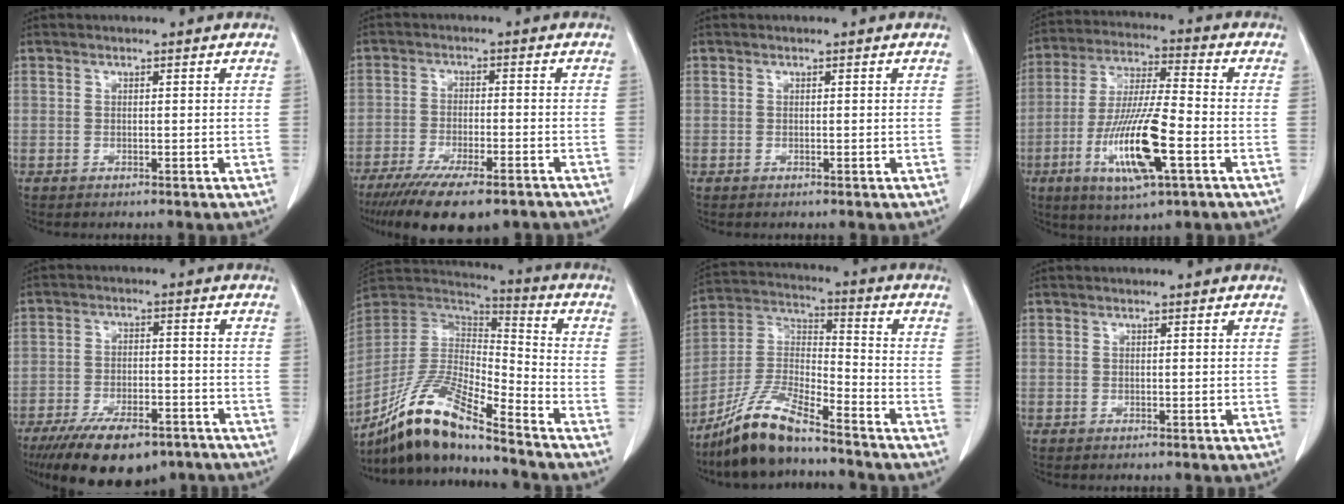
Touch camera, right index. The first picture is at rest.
{"total": 15.7, "force": [-12.0, 3.6, 9.4], "torque": [-0.142, -0.023, -0.182]}
{"total": 0.0}
{"total": 14.8, "force": [-5.0, 2.1, 13.8], "torque": [-0.274, -0.016, -0.088]}
{"total": 15.3, "force": [-11.0, 5.5, 9.1], "torque": [-0.148, -0.013, -0.170]}
{"total": 15.4, "force": [-12.2, 1.8, 9.3], "torque": [-0.181, 0.001, -0.228]}
{"total": 12.6, "force": [-10.1, 2.1, 7.3], "torque": [-0.153, -0.005, -0.192]}
{"total": 0.0}